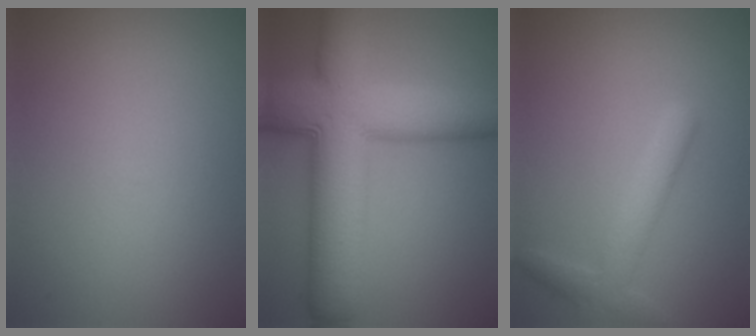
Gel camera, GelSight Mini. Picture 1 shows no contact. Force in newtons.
{"total": 12.6, "press": 12.6, "slide": 0.5}
{"total": 2.9, "press": 2.9, "slide": 0.1}